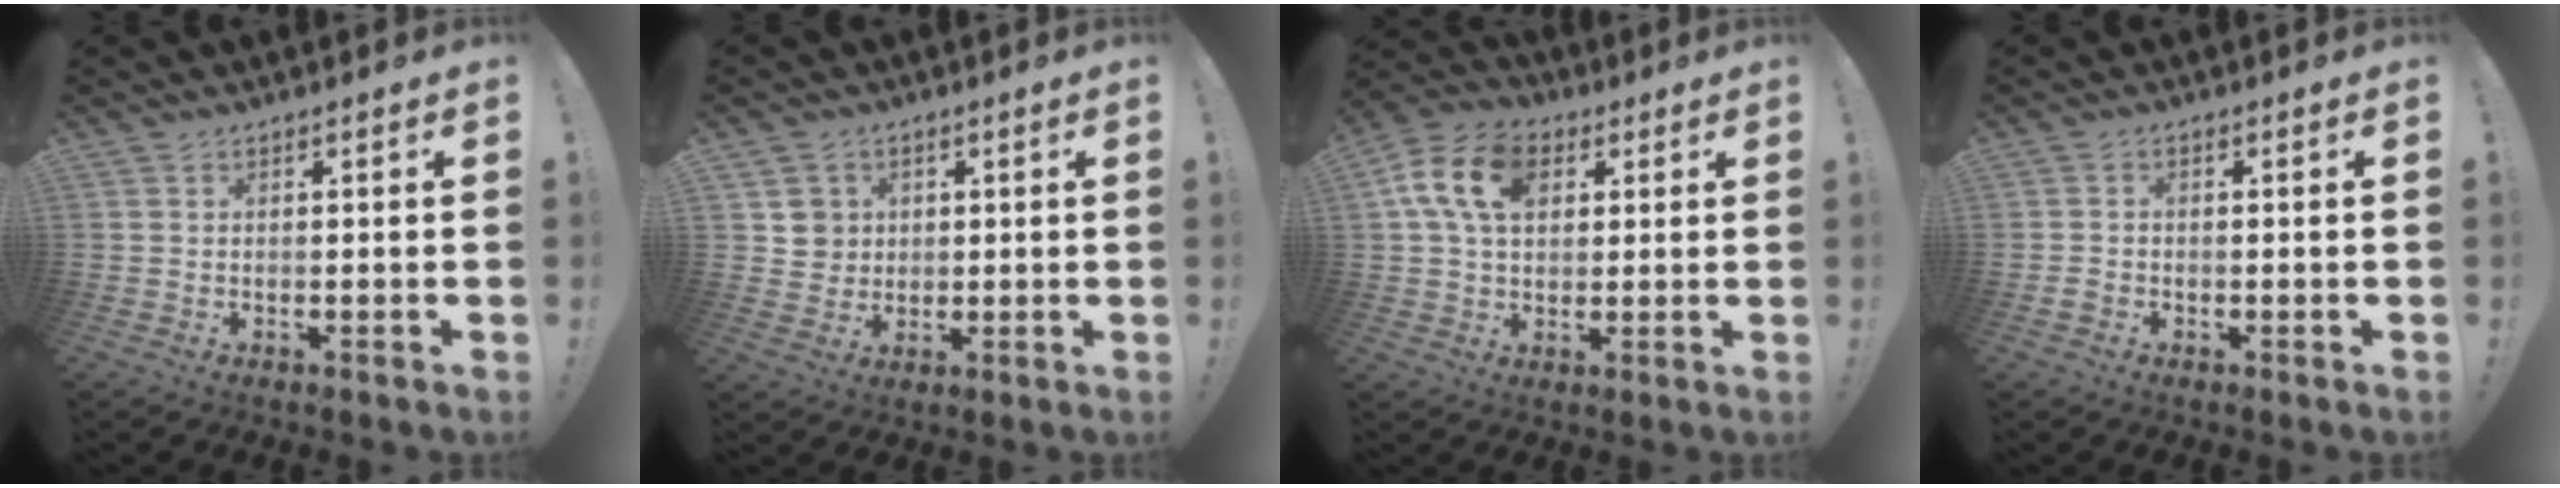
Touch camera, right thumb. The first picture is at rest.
{"total": 6.0, "force": [2.1, 5.6, 0.7], "torque": [-0.003, -0.013, 0.044]}
{"total": 14.3, "force": [4.9, 9.8, 9.3], "torque": [-0.159, 0.003, 0.095]}
{"total": 1.9, "force": [-0.9, 1.3, 1.1], "torque": [-0.015, 0.005, -0.015]}